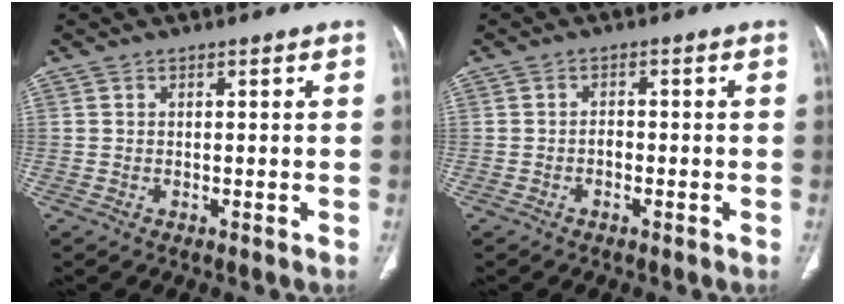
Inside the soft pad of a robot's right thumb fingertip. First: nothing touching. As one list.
[{"total": 1.4, "force": [-0.7, 0.8, 0.9], "torque": [-0.015, 0.006, -0.013]}]